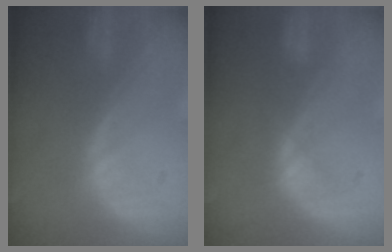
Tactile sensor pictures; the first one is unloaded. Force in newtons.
{"total": 2.9, "press": 2.9, "slide": 0.7}